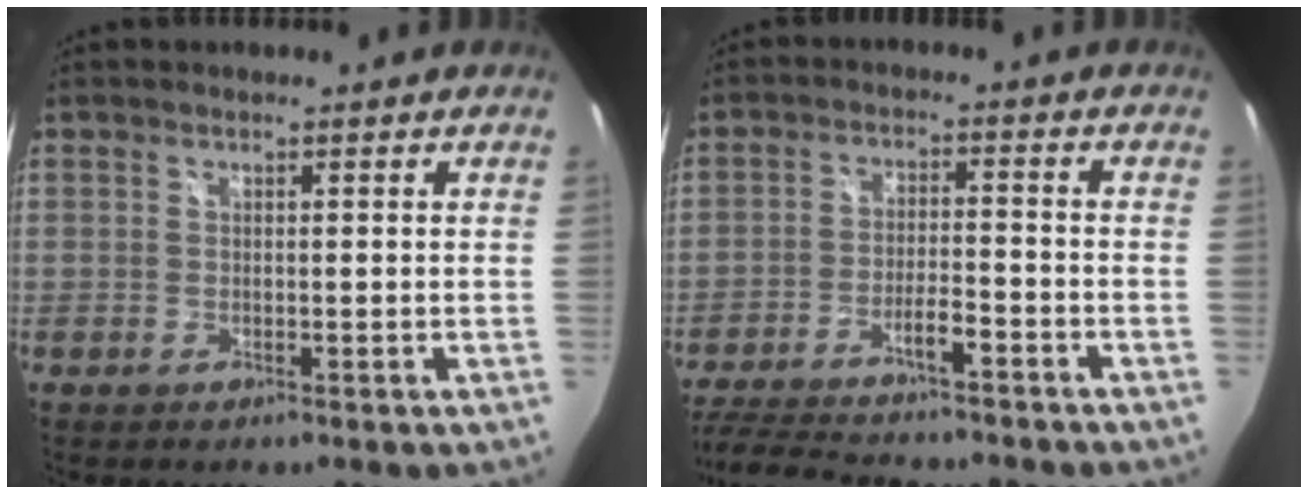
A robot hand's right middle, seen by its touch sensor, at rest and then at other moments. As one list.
[{"total": 15.8, "force": [-13.5, 2.7, 7.7], "torque": [-0.160, -0.008, -0.217]}]